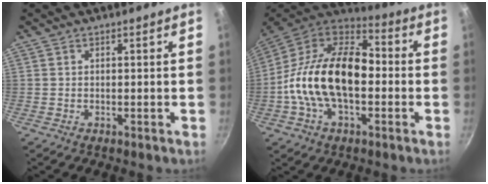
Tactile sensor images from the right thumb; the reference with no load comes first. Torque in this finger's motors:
{"motor_torque": [2.14, 2.87, 1.44, -1.33, 0.65]}